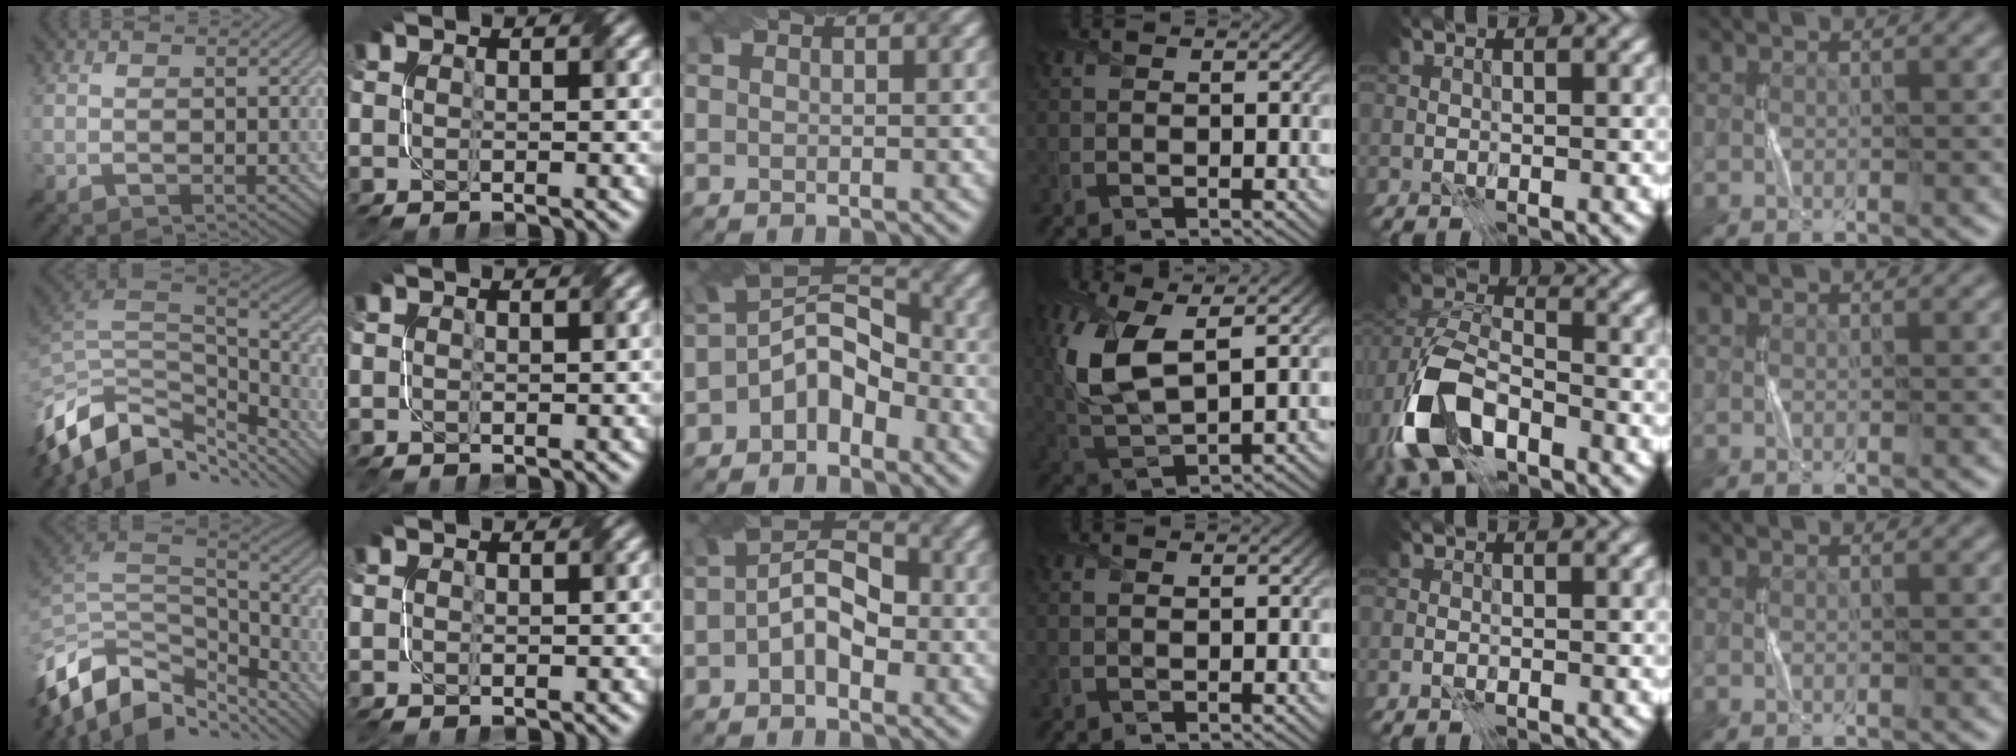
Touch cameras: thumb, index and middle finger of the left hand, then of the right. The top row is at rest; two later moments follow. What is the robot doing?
{"motion": "twist", "object": "screw"}